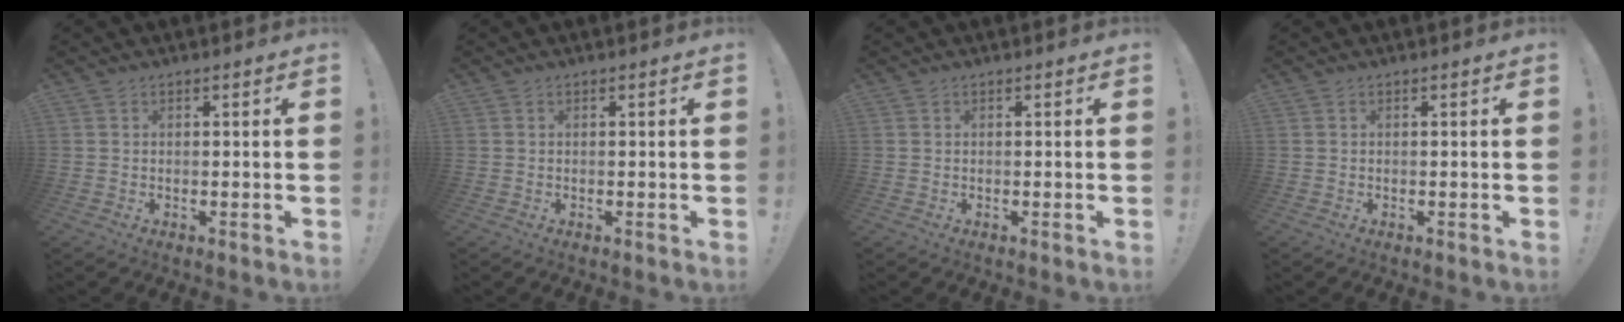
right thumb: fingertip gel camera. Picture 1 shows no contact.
{"total": 0.0}
{"total": 0.0}
{"total": 0.0}